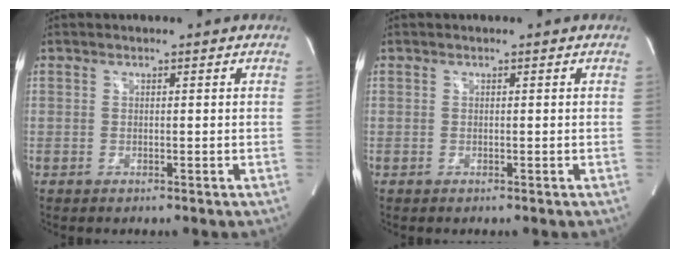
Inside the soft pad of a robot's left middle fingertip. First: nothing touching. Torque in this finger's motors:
{"motor_torque": [0.13, -0.16, -0.10, -0.01]}